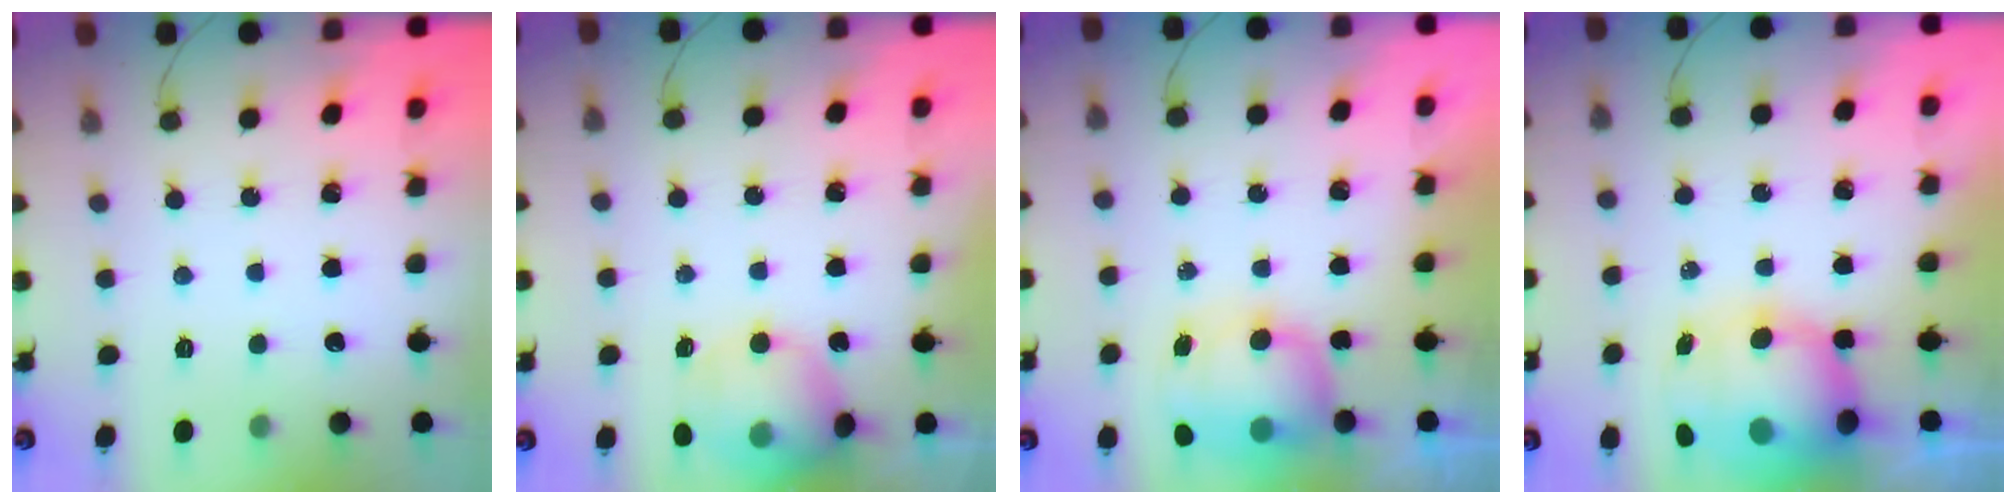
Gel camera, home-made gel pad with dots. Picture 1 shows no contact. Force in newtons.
{"total": 14.8, "press": 14.6, "slide": 2.4}
{"total": 8.7, "press": 8.6, "slide": 1.6}
{"total": 12.6, "press": 12.3, "slide": 2.9}